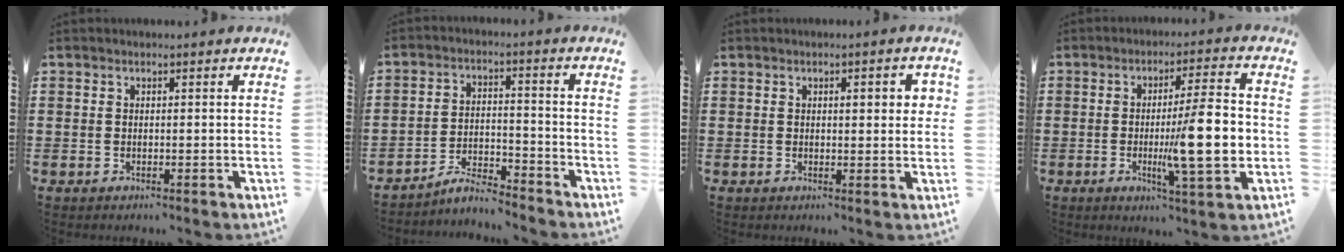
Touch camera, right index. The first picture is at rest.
{"total": 4.8, "force": [-4.6, 0.4, 1.3], "torque": [-0.031, 0.003, -0.094]}
{"total": 2.2, "force": [0.5, 0.6, 2.1], "torque": [-0.031, 0.004, 0.003]}
{"total": 13.1, "force": [-1.2, 2.3, 12.9], "torque": [-0.198, -0.011, -0.024]}